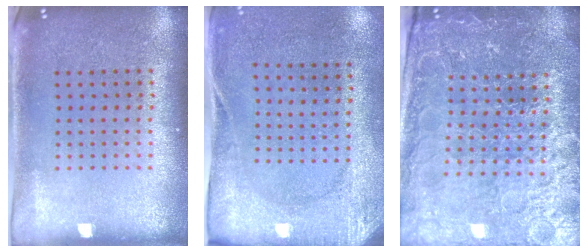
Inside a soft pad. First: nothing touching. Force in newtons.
{"total": 2.7, "press": 2.1, "slide": 1.7}
{"total": 4.6, "press": 4.3, "slide": 1.4}